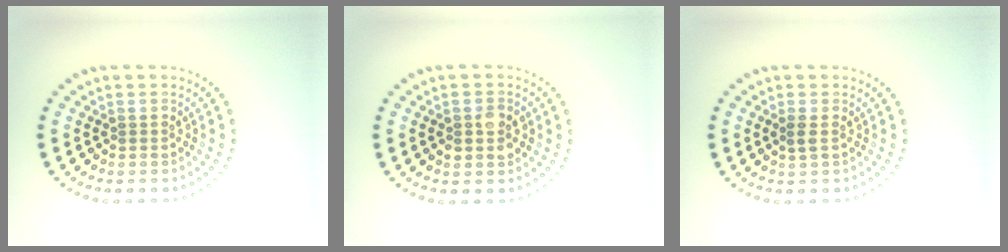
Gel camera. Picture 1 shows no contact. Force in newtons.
{"total": 2.7, "press": 2.7, "slide": 0.1}
{"total": 1.0, "press": 0.9, "slide": 0.3}